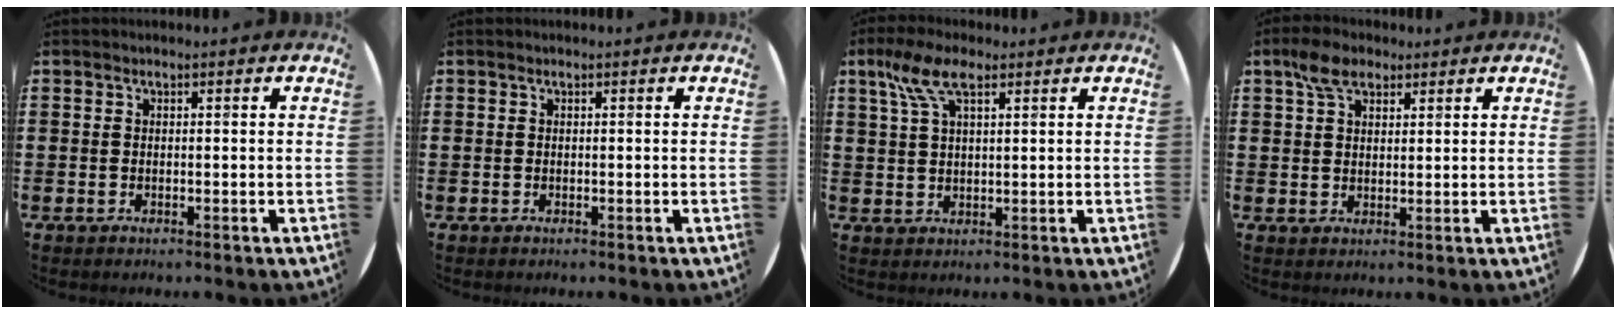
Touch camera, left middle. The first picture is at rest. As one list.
[{"total": 0.0}, {"total": 6.1, "force": [3.3, 2.3, 4.6], "torque": [-0.098, 0.012, 0.058]}, {"total": 4.5, "force": [3.2, 2.4, 2.2], "torque": [-0.041, 0.008, 0.057]}]